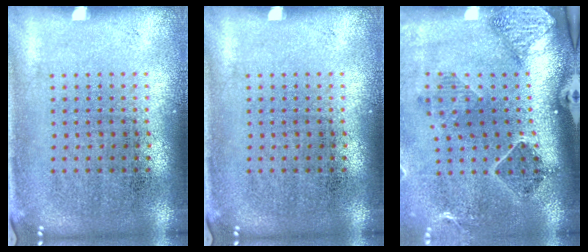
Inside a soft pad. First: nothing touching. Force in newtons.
{"total": 0.0}
{"total": 1.8, "press": 1.6, "slide": 0.7}